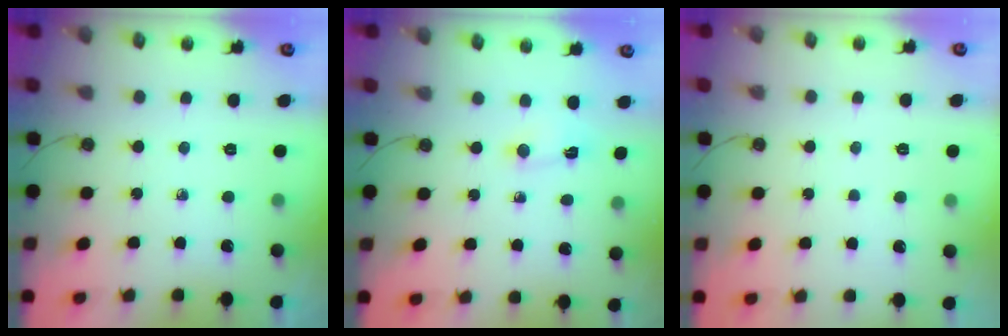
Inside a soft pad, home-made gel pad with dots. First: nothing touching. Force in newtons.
{"total": 2.6, "press": 1.5, "slide": 2.2}
{"total": 1.1, "press": 1.1, "slide": 0.1}